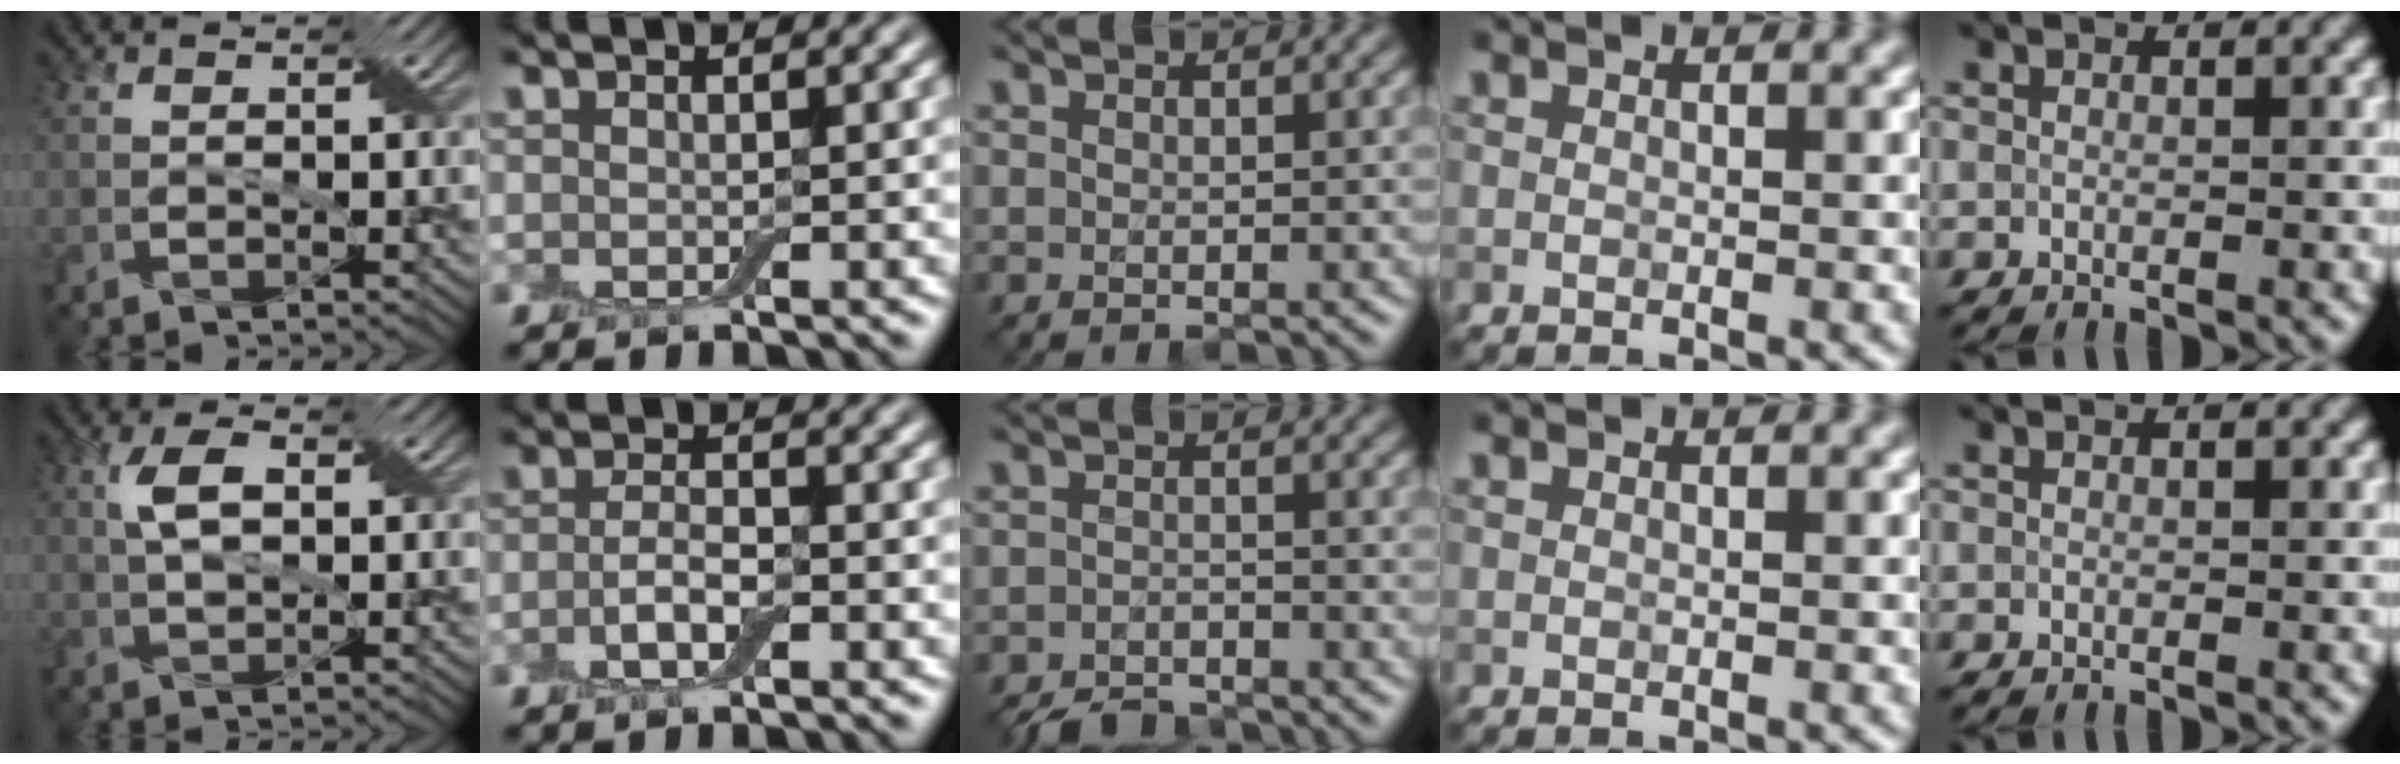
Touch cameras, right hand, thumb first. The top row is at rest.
{"thumb": {"total": 4.6, "force": [1.3, 2.0, 3.9], "torque": [-0.084, 0.009, 0.024]}, "index": {"total": 2.5, "force": [-0.9, 0.9, 2.1], "torque": [-0.046, 0.001, -0.023]}, "middle": {"total": 3.5, "force": [-3.4, 0.7, 0.7], "torque": [-0.008, -0.007, -0.062]}}